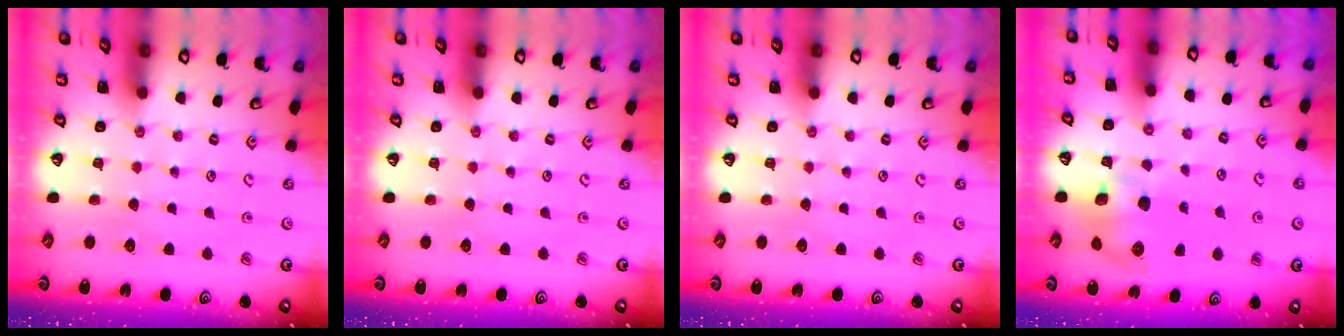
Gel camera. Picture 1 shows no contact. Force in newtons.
{"total": 0.0}
{"total": 0.0}
{"total": 8.7, "press": 8.6, "slide": 1.4}